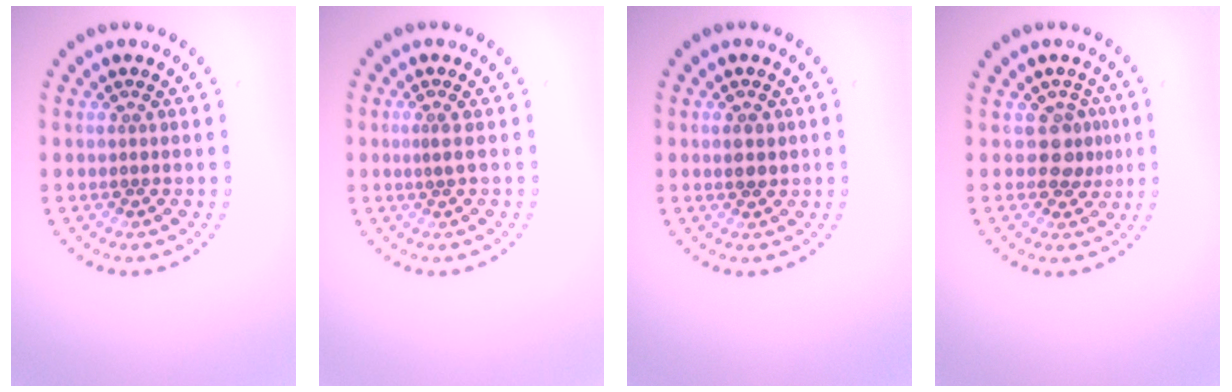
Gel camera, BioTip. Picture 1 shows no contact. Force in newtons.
{"total": 0.8, "press": 0.4, "slide": 0.7}
{"total": 1.5, "press": 1.4, "slide": 0.4}
{"total": 2.3, "press": 1.9, "slide": 1.4}